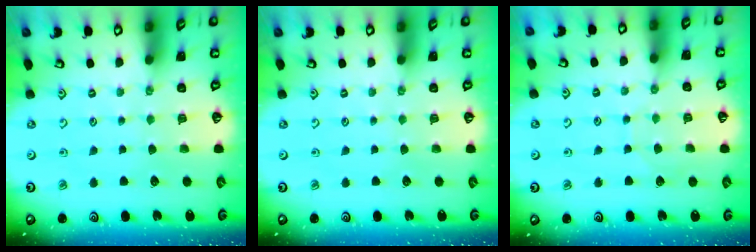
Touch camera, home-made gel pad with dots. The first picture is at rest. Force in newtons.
{"total": 0.0}
{"total": 3.9, "press": 3.9, "slide": 0.3}